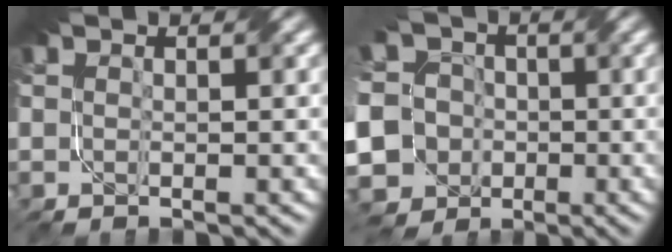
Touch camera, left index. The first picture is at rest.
{"total": 14.3, "force": [-4.2, 12.5, 5.6], "torque": [-0.155, -0.003, -0.105]}